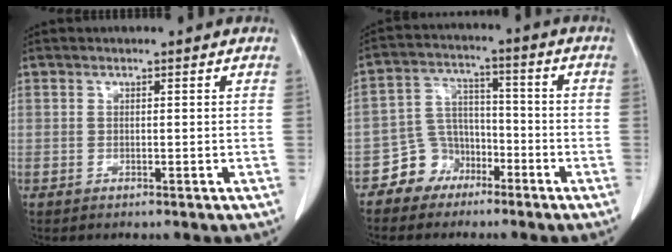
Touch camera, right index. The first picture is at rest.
{"total": 7.0, "force": [-4.4, 5.4, 1.0], "torque": [-0.022, 0.020, -0.075]}